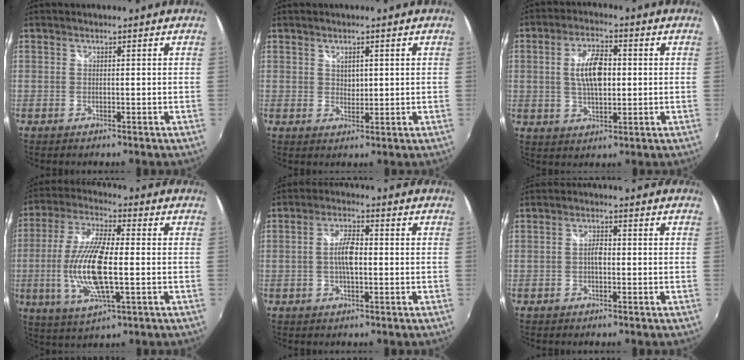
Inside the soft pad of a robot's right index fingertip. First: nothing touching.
{"total": 2.3, "force": [0.9, 1.6, 1.4], "torque": [-0.016, 0.001, 0.017]}
{"total": 8.5, "force": [0.7, 3.8, 7.6], "torque": [-0.141, 0.007, 0.014]}
{"total": 15.2, "force": [-2.0, 4.2, 14.4], "torque": [-0.297, -0.008, -0.039]}
{"total": 5.1, "force": [-0.4, 1.8, 4.8], "torque": [-0.091, 0.006, -0.009]}
{"total": 2.0, "force": [-0.4, 0.9, 1.7], "torque": [-0.032, 0.005, -0.010]}